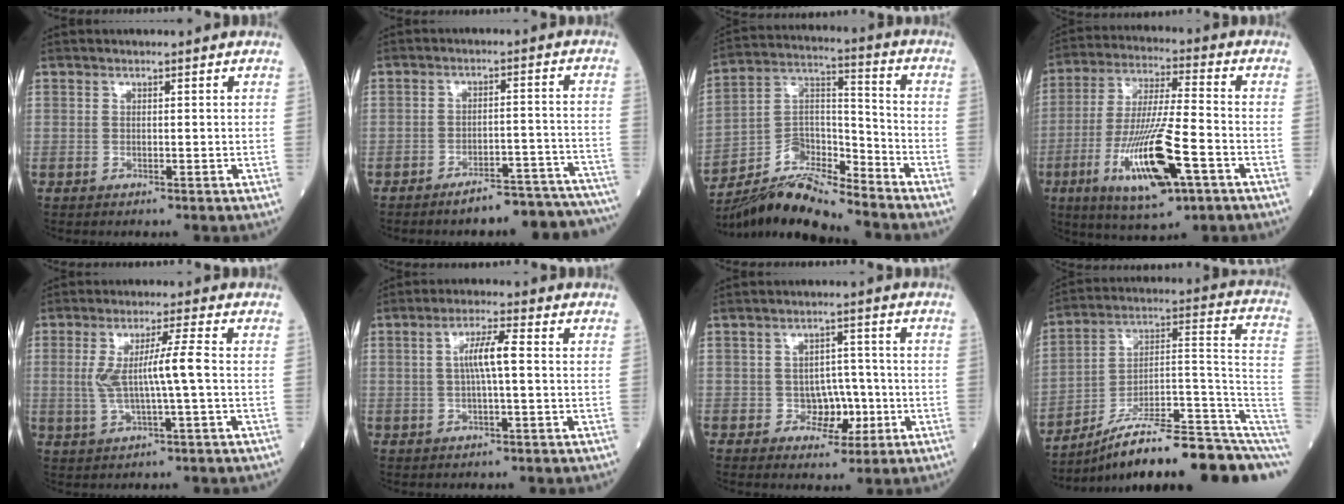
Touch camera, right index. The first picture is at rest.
{"total": 13.4, "force": [-12.7, 1.9, 4.0], "torque": [-0.009, 0.038, -0.156]}
{"total": 12.6, "force": [-11.7, 1.7, 4.4], "torque": [-0.078, 0.023, -0.216]}
{"total": 16.1, "force": [-6.2, 2.5, 14.7], "torque": [-0.290, -0.022, -0.102]}
{"total": 6.9, "force": [0.0, -0.2, 6.8], "torque": [-0.138, 0.005, 0.004]}
{"total": 5.0, "force": [0.4, 0.3, 5.0], "torque": [-0.093, 0.010, 0.005]}
{"total": 4.9, "force": [-1.4, 3.6, 3.0], "torque": [-0.035, 0.010, -0.017]}
{"total": 22.0, "force": [-15.7, 3.3, 15.0], "torque": [-0.141, 0.050, -0.237]}